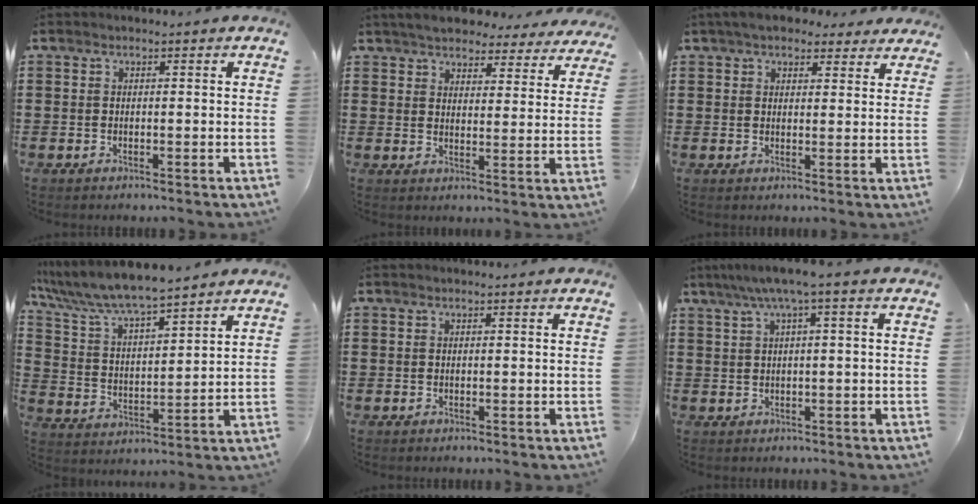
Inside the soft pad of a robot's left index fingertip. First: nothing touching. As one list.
[{"total": 5.1, "force": [4.9, 0.7, 0.8], "torque": [-0.040, -0.021, 0.088]}, {"total": 4.7, "force": [4.1, 1.6, 1.8], "torque": [-0.048, -0.001, 0.076]}, {"total": 6.7, "force": [6.2, 0.4, 2.6], "torque": [-0.079, -0.035, 0.105]}, {"total": 0.0}, {"total": 3.4, "force": [0.7, -0.1, 3.3], "torque": [-0.065, 0.000, 0.007]}]